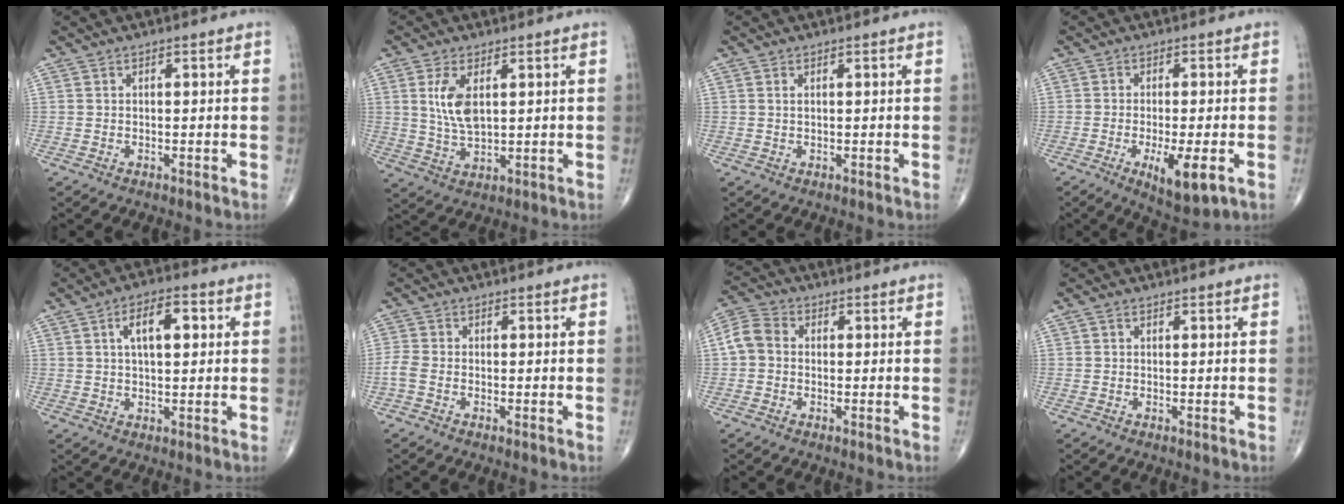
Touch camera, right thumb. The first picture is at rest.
{"total": 7.1, "force": [2.0, 3.4, 6.0], "torque": [-0.118, -0.011, 0.048]}
{"total": 0.6, "force": [0.3, 0.3, 0.5], "torque": [-0.014, 0.005, 0.007]}
{"total": 8.5, "force": [-3.1, 2.4, 7.6], "torque": [-0.123, -0.016, -0.043]}
{"total": 7.7, "force": [2.1, 3.5, 6.5], "torque": [-0.095, 0.008, 0.031]}
{"total": 2.5, "force": [-0.9, 1.2, 1.9], "torque": [-0.055, 0.002, -0.029]}
{"total": 5.4, "force": [-0.1, 4.4, 3.2], "torque": [-0.060, 0.018, -0.012]}
{"total": 0.5, "force": [0.2, 0.3, 0.4], "torque": [-0.010, 0.004, 0.003]}